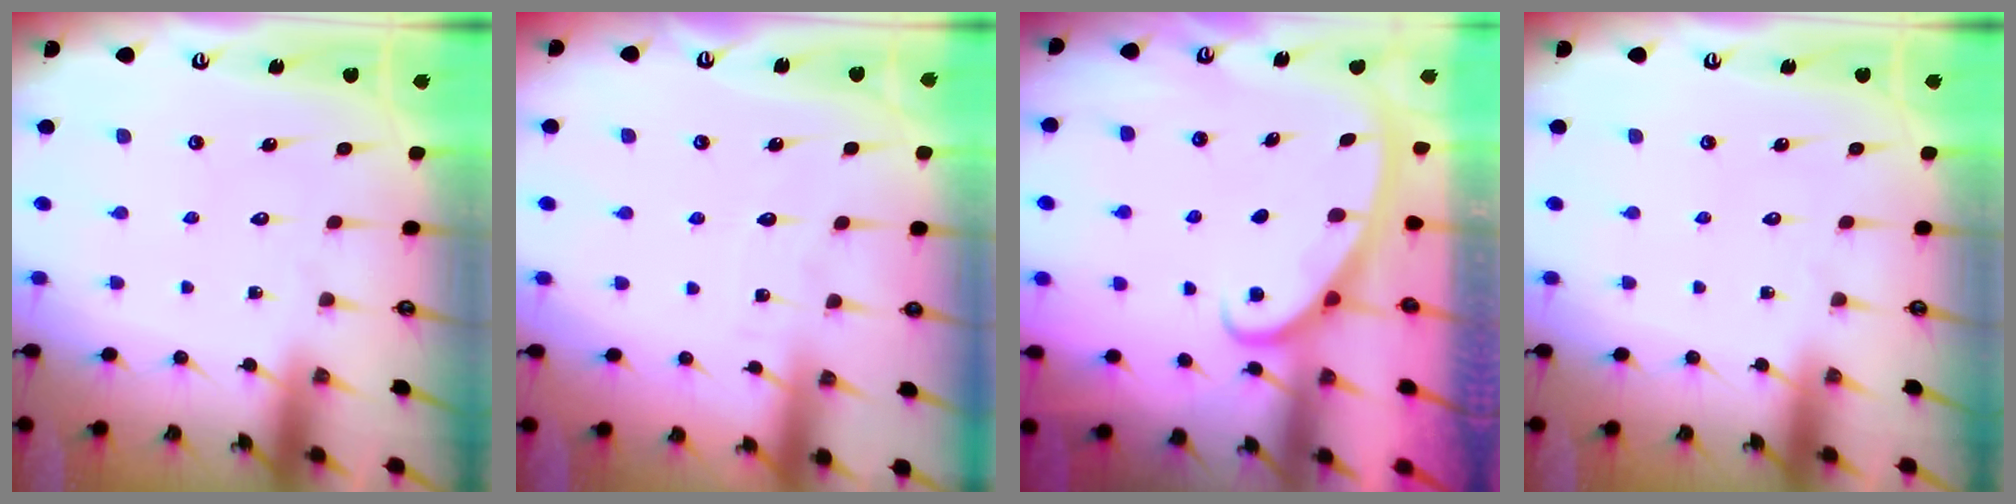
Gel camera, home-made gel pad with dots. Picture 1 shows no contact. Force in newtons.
{"total": 2.7, "press": 2.7, "slide": 0.3}
{"total": 2.9, "press": 2.9, "slide": 0.4}
{"total": 0.0}